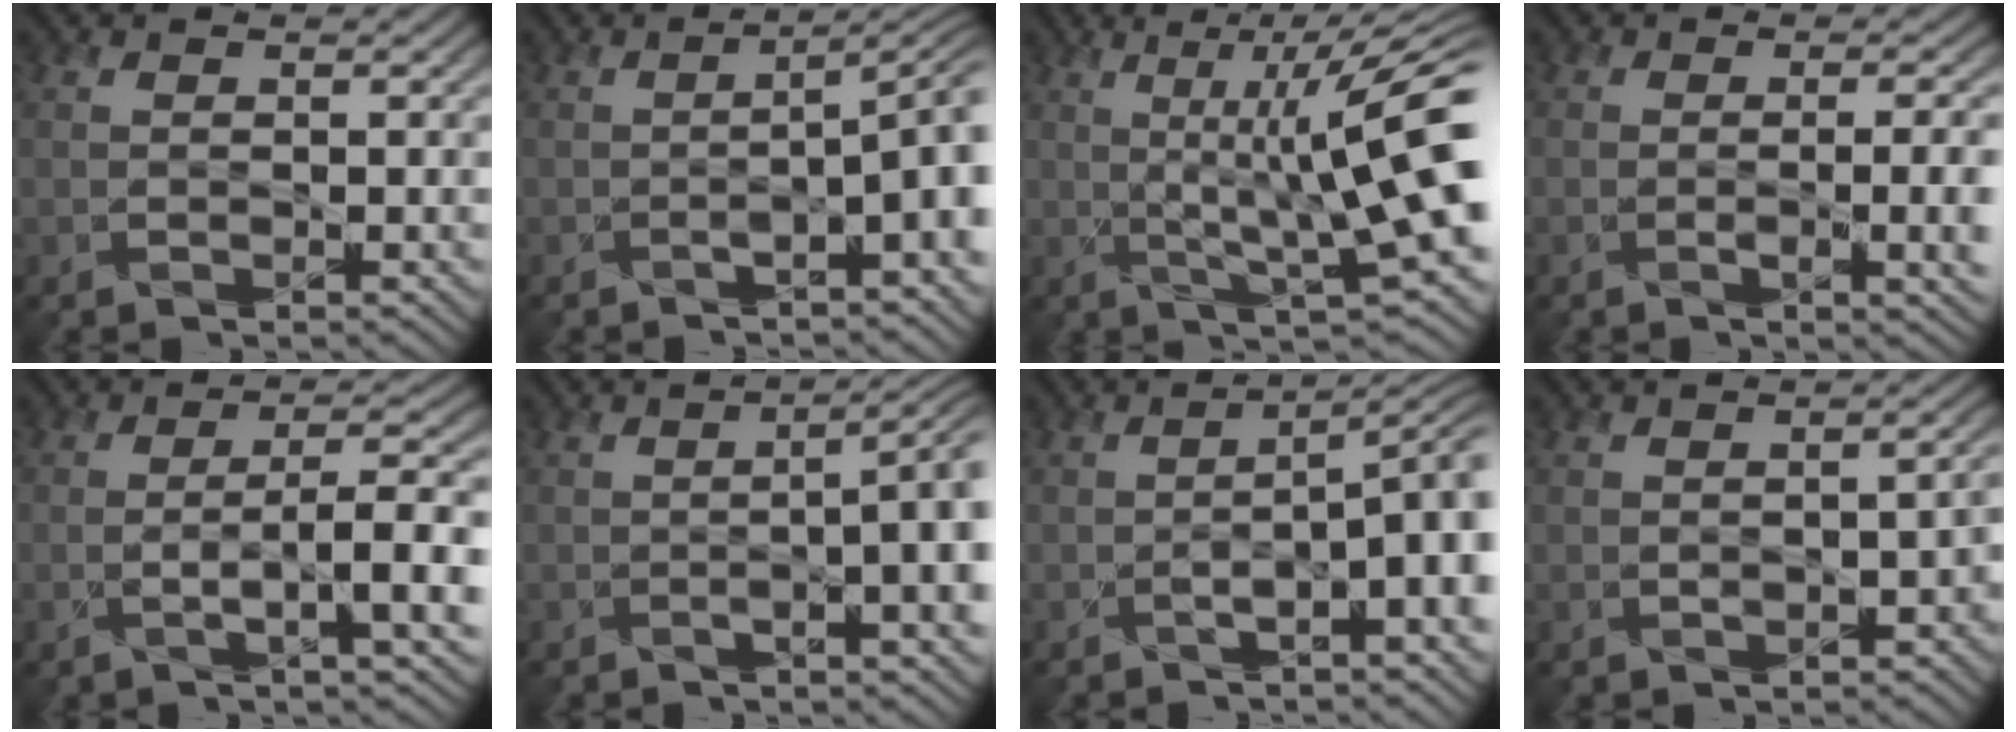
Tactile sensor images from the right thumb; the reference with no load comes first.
{"total": 6.0, "force": [-1.3, 1.1, 5.8], "torque": [-0.079, 0.005, -0.027]}
{"total": 14.7, "force": [1.9, 3.0, 14.2], "torque": [-0.203, 0.018, 0.041]}
{"total": 5.4, "force": [-0.8, 1.5, 5.1], "torque": [-0.065, -0.001, -0.010]}
{"total": 6.0, "force": [-1.5, 0.8, 5.7], "torque": [-0.092, 0.009, -0.034]}
{"total": 9.0, "force": [-0.7, 2.6, 8.6], "torque": [-0.095, 0.005, -0.021]}
{"total": 6.8, "force": [-1.6, 1.2, 6.5], "torque": [-0.096, 0.003, -0.030]}
{"total": 2.9, "force": [-1.0, 1.5, 2.3], "torque": [-0.025, -0.002, -0.008]}